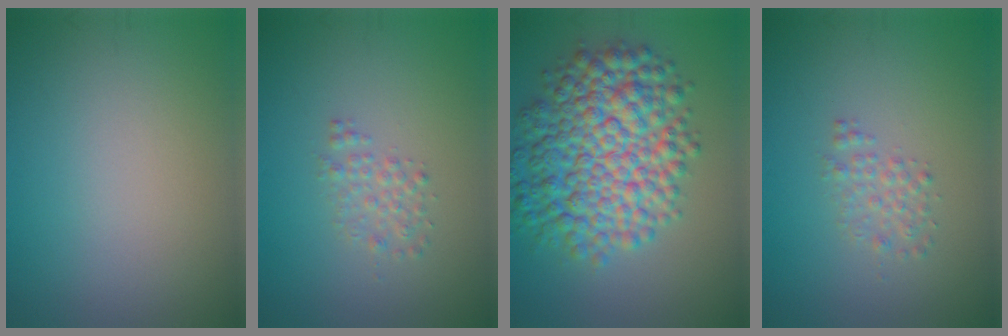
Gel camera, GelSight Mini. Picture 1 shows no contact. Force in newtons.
{"total": 1.6, "press": 1.6, "slide": 0.0}
{"total": 10.2, "press": 10.2, "slide": 0.1}
{"total": 1.6, "press": 1.6, "slide": 0.0}